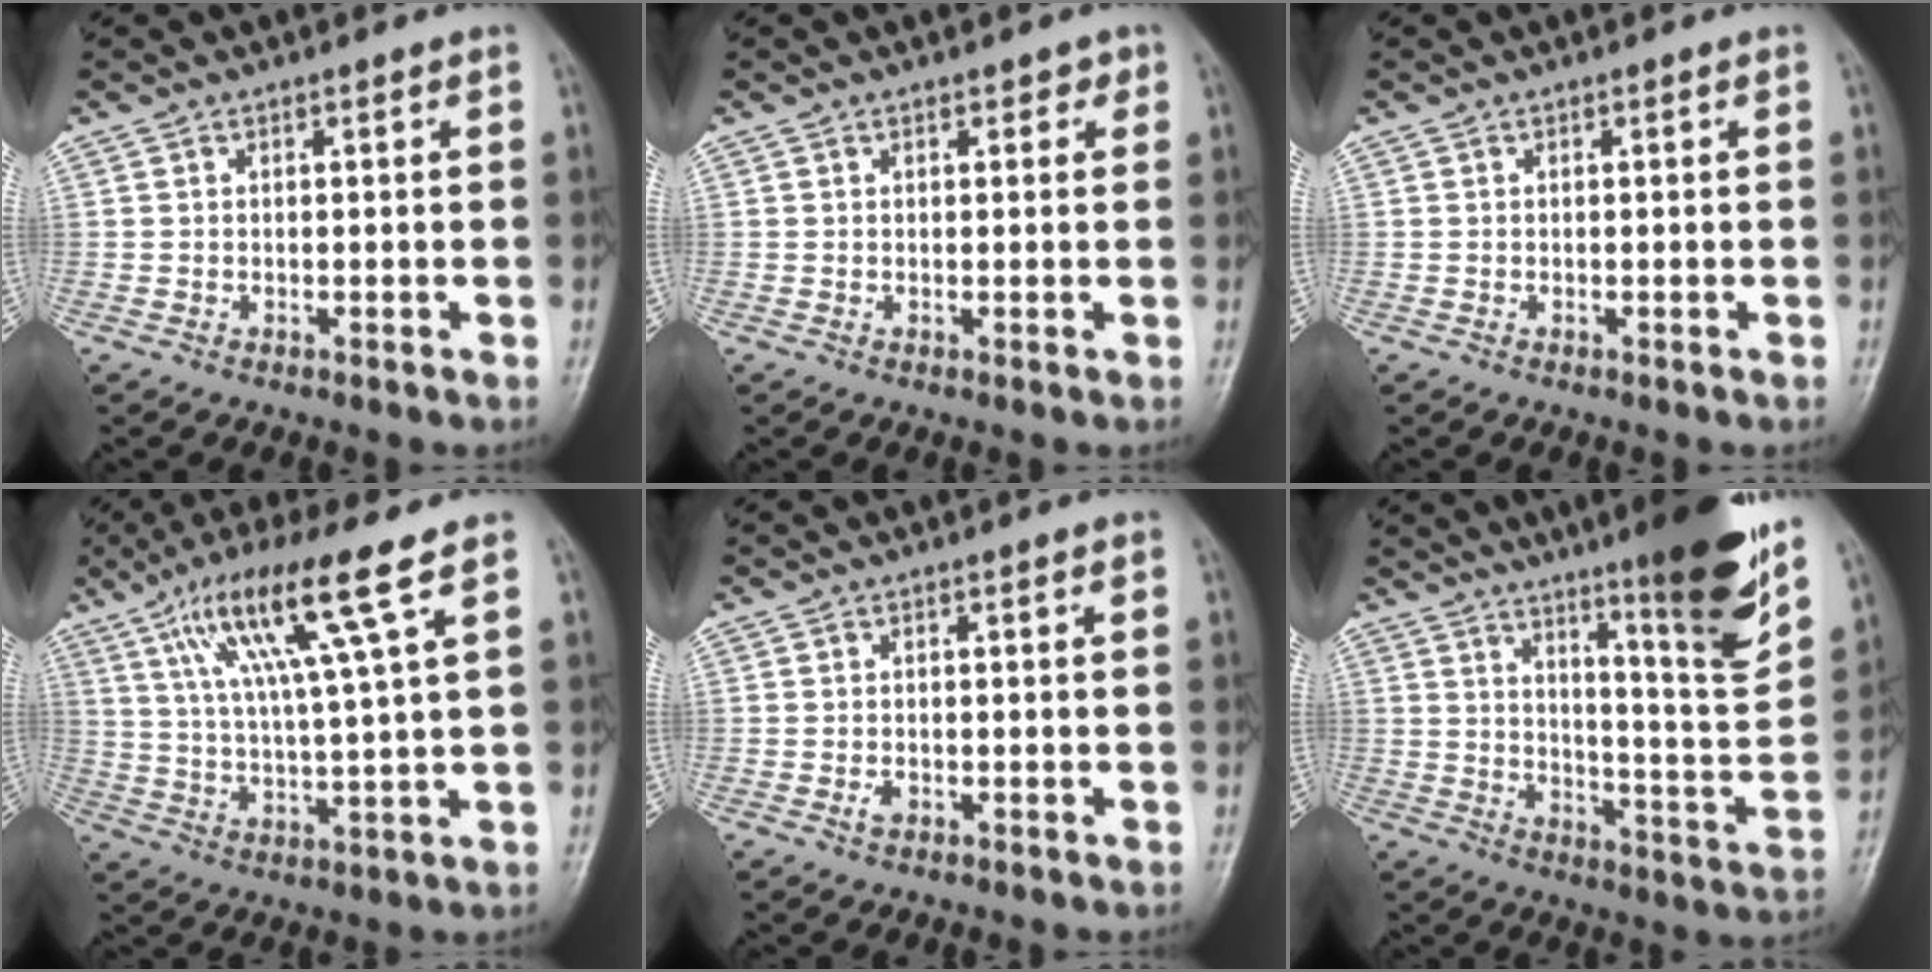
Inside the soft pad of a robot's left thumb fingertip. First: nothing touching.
{"total": 1.8, "force": [1.0, 1.1, 0.9], "torque": [0.005, -0.001, 0.008]}
{"total": 0.0}
{"total": 14.0, "force": [6.7, 0.4, 12.3], "torque": [-0.234, -0.012, 0.124]}
{"total": 1.1, "force": [-0.4, 0.7, 0.7], "torque": [-0.013, 0.001, -0.007]}
{"total": 17.5, "force": [11.0, 1.7, 13.5], "torque": [-0.170, -0.068, 0.167]}